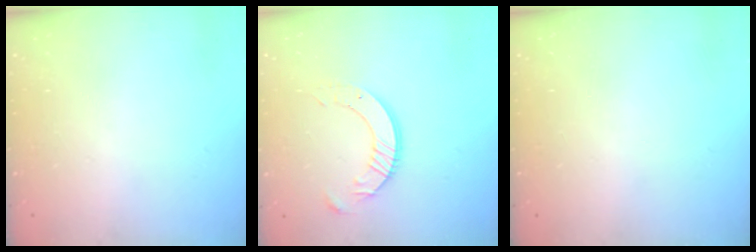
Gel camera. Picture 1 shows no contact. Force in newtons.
{"total": 10.1, "press": 10.0, "slide": 1.0}
{"total": 0.0}